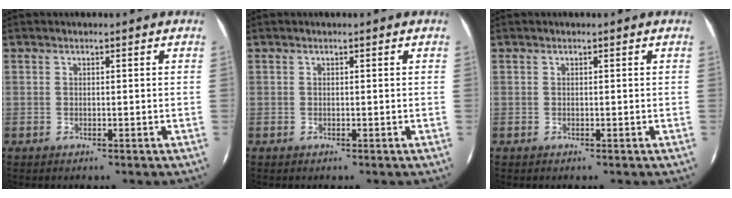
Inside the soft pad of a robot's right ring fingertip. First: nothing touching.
{"total": 0.0}
{"total": 0.0}